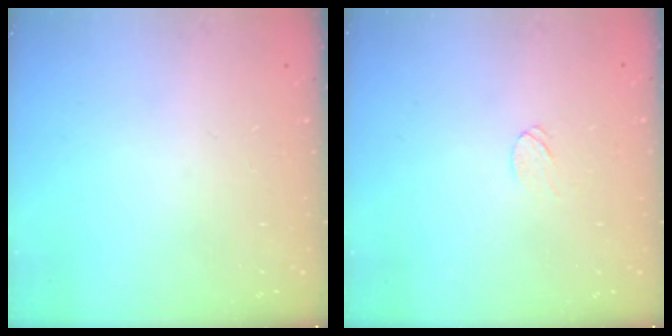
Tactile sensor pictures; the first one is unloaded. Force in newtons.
{"total": 3.2, "press": 3.2, "slide": 0.3}